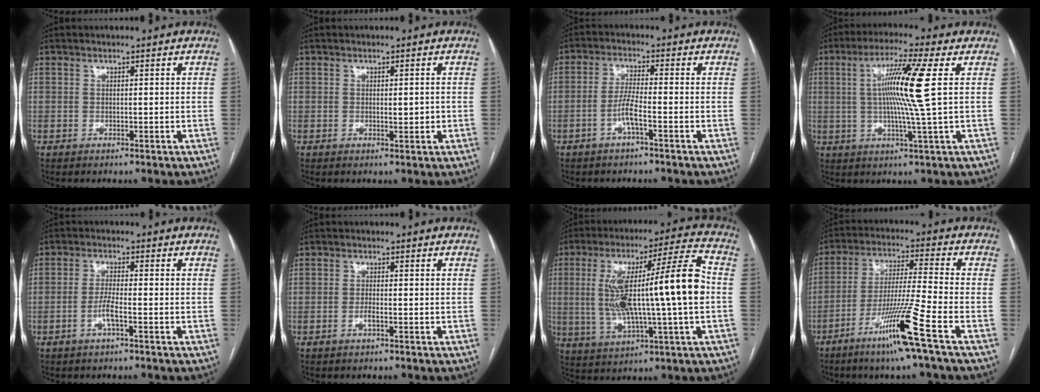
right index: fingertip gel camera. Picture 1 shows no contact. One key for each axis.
{"total": 1.6, "fx": -0.1, "fy": 0.4, "fz": 1.5, "tx": -0.024, "ty": -0.002, "tz": -0.001}
{"total": 4.0, "fx": -1.9, "fy": 0.1, "fz": 3.6, "tx": -0.073, "ty": 0.006, "tz": -0.039}
{"total": 10.9, "fx": 1.5, "fy": -1.8, "fz": 10.6, "tx": -0.195, "ty": 0.000, "tz": 0.025}
{"total": 2.5, "fx": -1.2, "fy": 0.0, "fz": 2.2, "tx": -0.043, "ty": 0.000, "tz": -0.028}
{"total": 1.2, "fx": -0.6, "fy": 0.0, "fz": 1.0, "tx": -0.018, "ty": 0.001, "tz": -0.014}
{"total": 18.8, "fx": 0.2, "fy": 1.3, "fz": 18.8, "tx": -0.335, "ty": 0.026, "tz": 0.003}
{"total": 12.9, "fx": -6.9, "fy": -2.1, "fz": 10.6, "tx": -0.202, "ty": -0.030, "tz": -0.132}